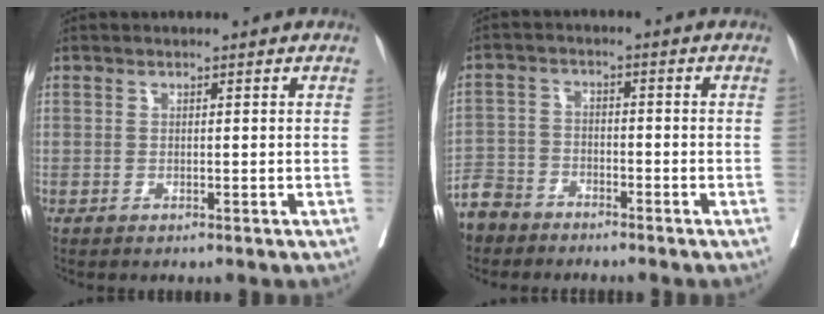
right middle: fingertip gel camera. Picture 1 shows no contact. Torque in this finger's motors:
{"motor_torque": [1.05, -0.97, 0.31, 0.03]}